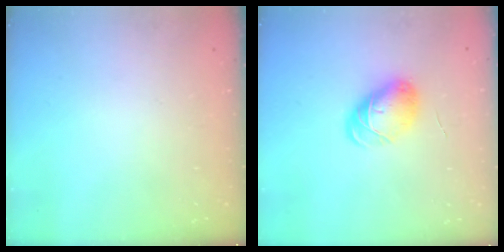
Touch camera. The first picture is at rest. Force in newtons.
{"total": 8.6, "press": 8.6, "slide": 0.8}